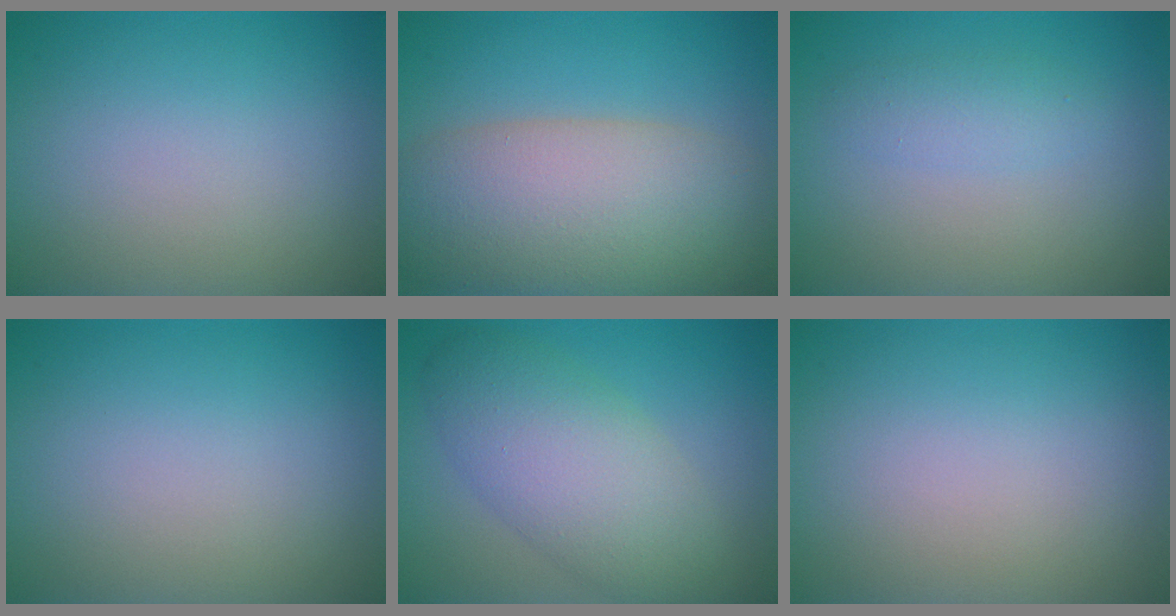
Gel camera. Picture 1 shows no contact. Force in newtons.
{"total": 10.2, "press": 10.1, "slide": 0.9}
{"total": 1.6, "press": 1.6, "slide": 0.0}
{"total": 0.0}
{"total": 6.8, "press": 6.8, "slide": 0.5}
{"total": 0.0}